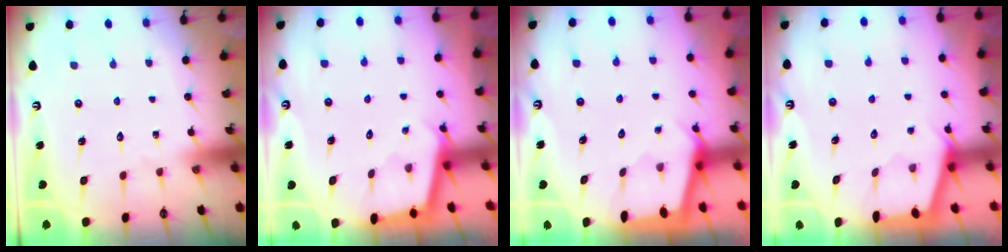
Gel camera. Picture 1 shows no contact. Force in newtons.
{"total": 2.1, "press": 2.1, "slide": 0.2}
{"total": 2.2, "press": 2.2, "slide": 0.3}
{"total": 2.4, "press": 2.4, "slide": 0.4}